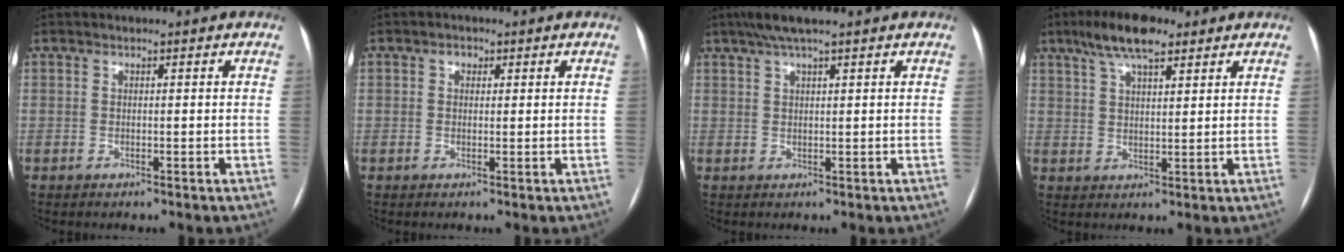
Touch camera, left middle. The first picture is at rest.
{"total": 1.3, "force": [0.5, 1.0, 0.7], "torque": [-0.011, 0.006, 0.007]}
{"total": 5.6, "force": [4.2, 0.3, 3.7], "torque": [-0.069, 0.033, 0.074]}
{"total": 8.4, "force": [5.7, 2.3, 5.8], "torque": [-0.111, 0.019, 0.099]}